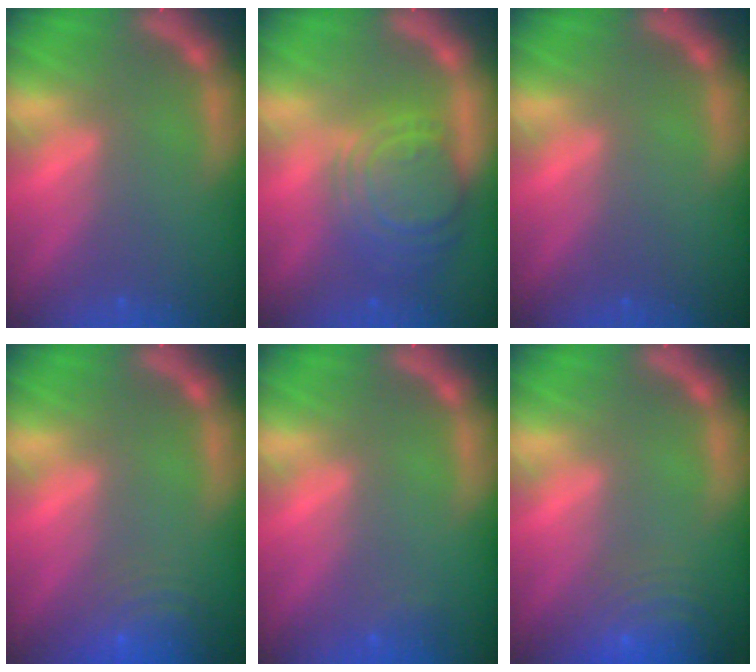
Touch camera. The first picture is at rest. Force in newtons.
{"total": 8.5}
{"total": 0.0}
{"total": 7.0}
{"total": 1.4}
{"total": 9.5}